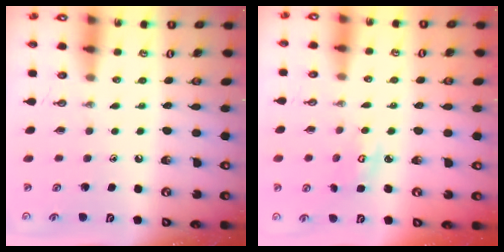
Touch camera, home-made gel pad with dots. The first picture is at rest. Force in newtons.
{"total": 2.9, "press": 2.9, "slide": 0.1}